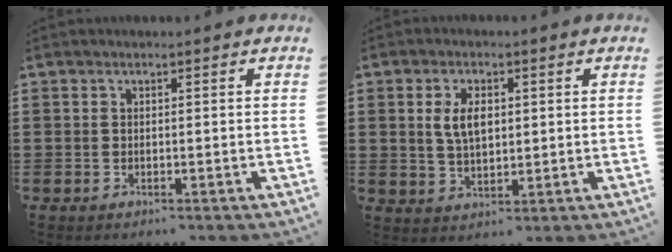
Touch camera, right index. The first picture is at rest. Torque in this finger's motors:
{"motor_torque": [0.25, -0.03, 0.20, 0.13]}